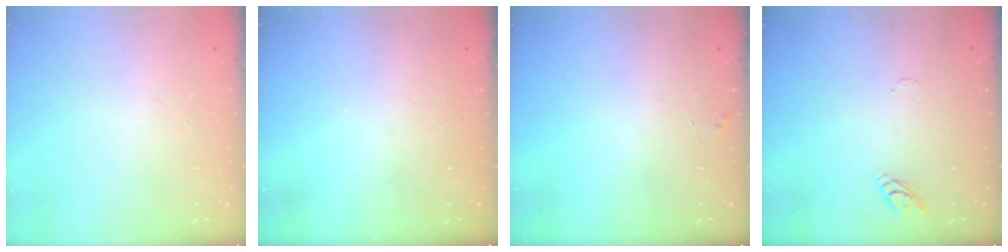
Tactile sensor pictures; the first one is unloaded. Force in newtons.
{"total": 0.0}
{"total": 3.0, "press": 3.0, "slide": 0.3}
{"total": 6.6, "press": 6.6, "slide": 0.5}